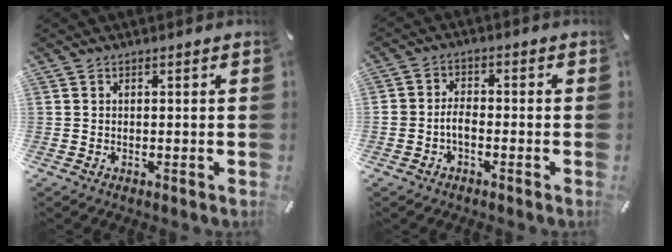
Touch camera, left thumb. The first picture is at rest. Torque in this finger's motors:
{"motor_torque": [0.91, 1.02, 0.52, 0.32, 0.15]}